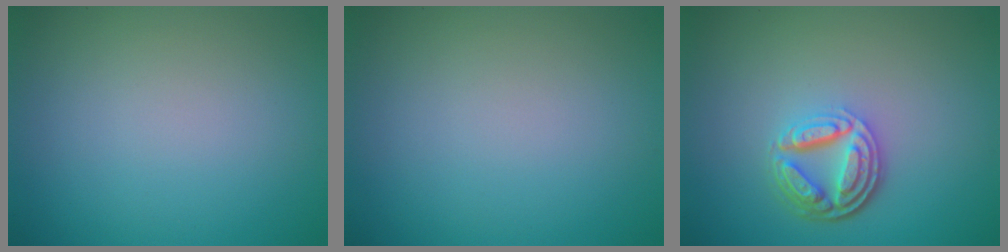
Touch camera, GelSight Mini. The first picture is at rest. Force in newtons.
{"total": 0.0}
{"total": 4.5, "press": 3.4, "slide": 2.9}